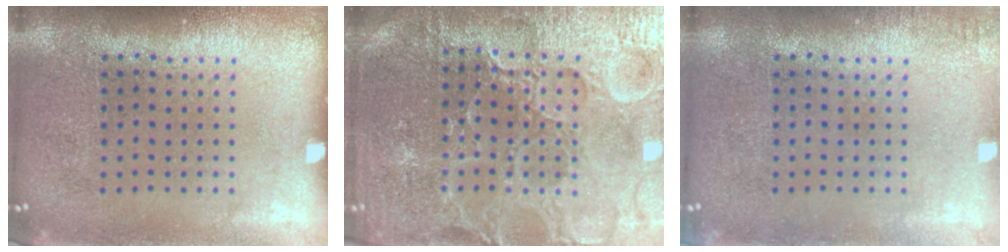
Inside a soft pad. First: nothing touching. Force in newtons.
{"total": 4.6, "press": 4.4, "slide": 1.5}
{"total": 0.9, "press": 0.9, "slide": 0.2}